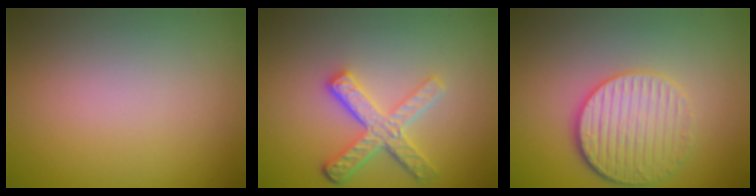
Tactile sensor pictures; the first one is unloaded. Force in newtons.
{"total": 4.7, "press": 3.5, "slide": 3.2}
{"total": 4.8, "press": 3.9, "slide": 2.8}